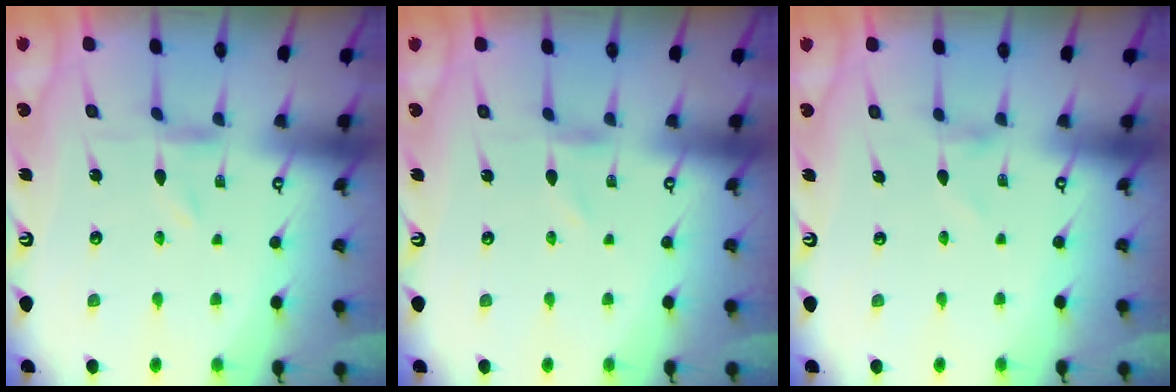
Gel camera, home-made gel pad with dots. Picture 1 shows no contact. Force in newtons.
{"total": 0.9, "press": 0.8, "slide": 0.1}
{"total": 0.0}